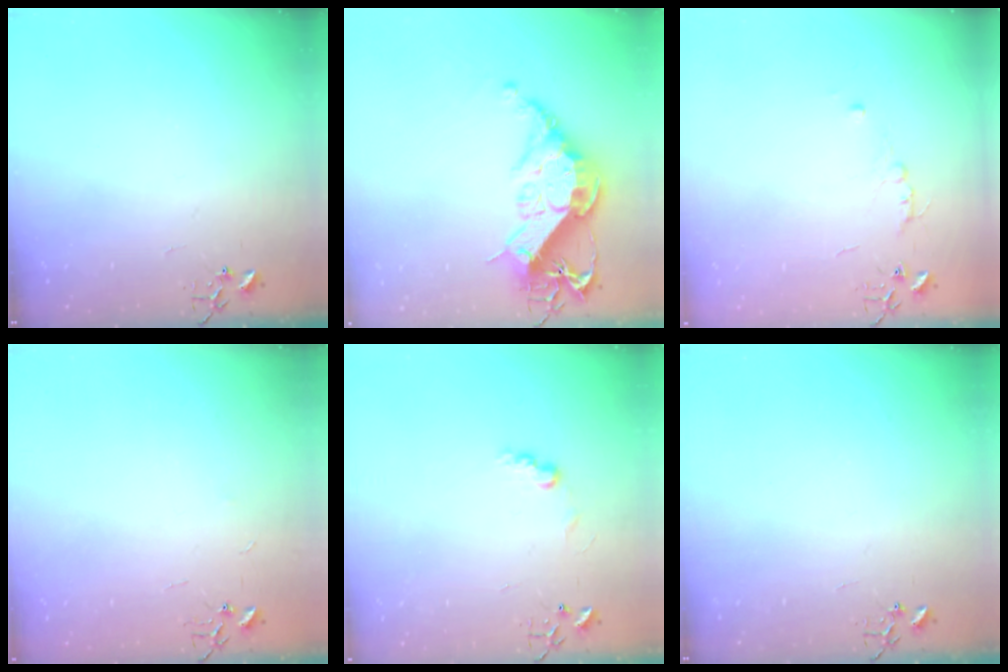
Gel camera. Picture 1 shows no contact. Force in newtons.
{"total": 18.5, "press": 18.4, "slide": 1.5}
{"total": 4.8, "press": 4.8, "slide": 0.7}
{"total": 2.4, "press": 2.4, "slide": 0.3}
{"total": 6.6, "press": 6.5, "slide": 0.9}
{"total": 0.0}